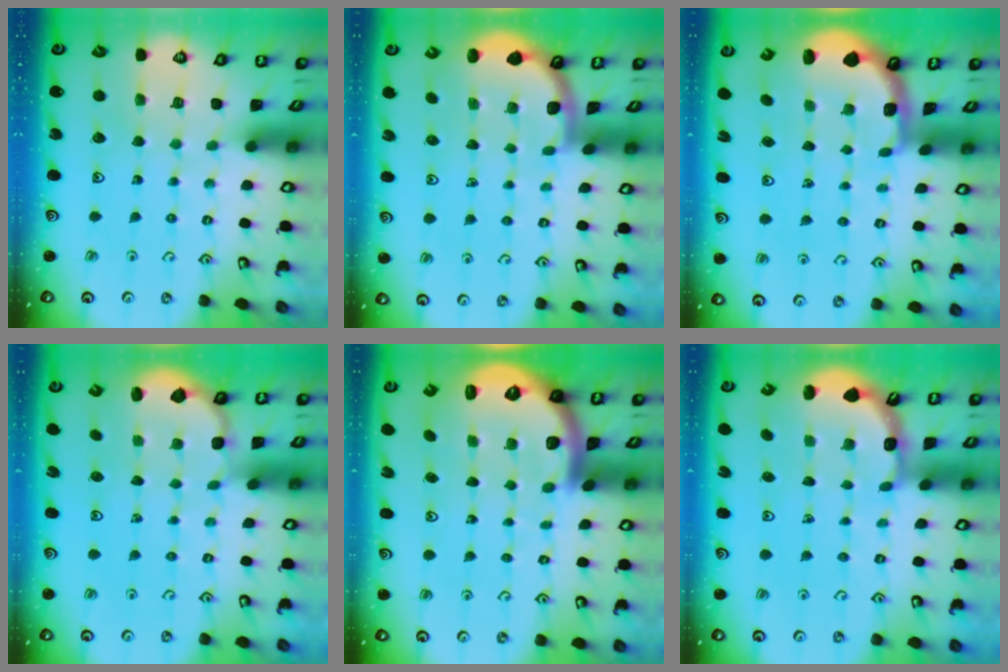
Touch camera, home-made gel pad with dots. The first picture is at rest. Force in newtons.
{"total": 2.2, "press": 2.2, "slide": 0.1}
{"total": 2.0, "press": 1.8, "slide": 0.9}
{"total": 2.1, "press": 1.4, "slide": 1.5}
{"total": 5.1, "press": 5.1, "slide": 0.9}
{"total": 2.1, "press": 1.9, "slide": 0.8}